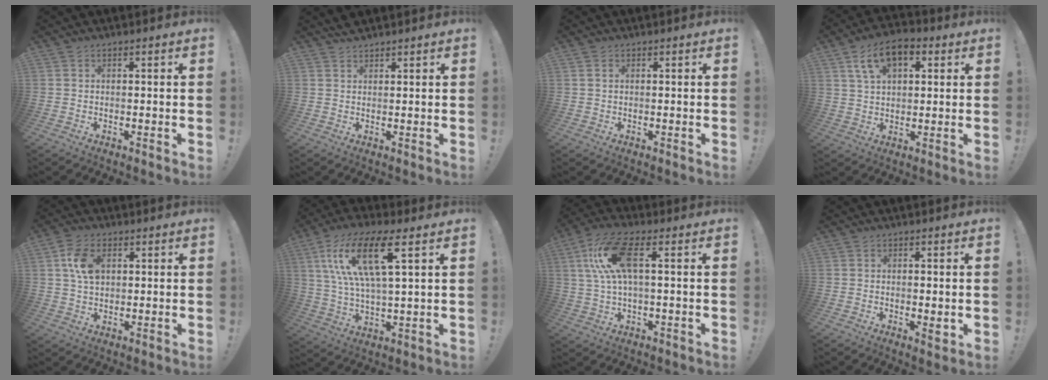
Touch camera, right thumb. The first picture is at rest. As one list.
[{"total": 2.1, "force": [2.1, 0.3, 0.3], "torque": [-0.006, -0.013, 0.040]}, {"total": 0.8, "force": [0.5, 0.5, 0.5], "torque": [-0.012, 0.001, 0.010]}, {"total": 11.0, "force": [4.8, 6.2, 7.7], "torque": [-0.121, 0.001, 0.090]}, {"total": 8.9, "force": [2.6, 5.8, 6.2], "torque": [-0.110, 0.002, 0.048]}, {"total": 17.0, "force": [7.7, 5.1, 14.3], "torque": [-0.279, -0.014, 0.120]}, {"total": 13.7, "force": [3.2, 5.4, 12.2], "torque": [-0.237, 0.002, 0.055]}, {"total": 2.4, "force": [-0.4, 0.9, 2.2], "torque": [-0.021, -0.002, -0.008]}]